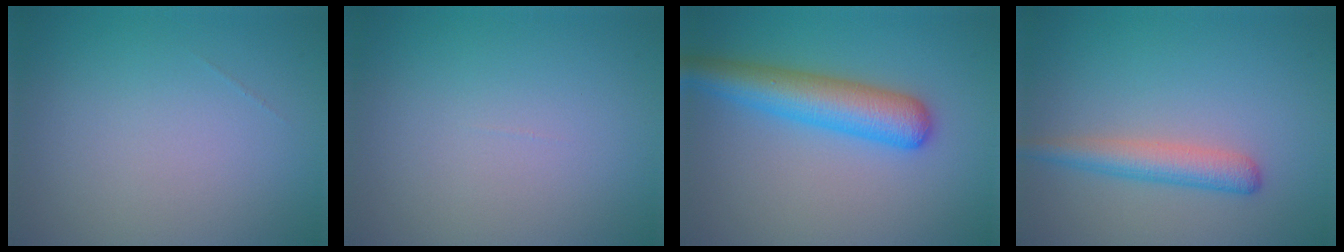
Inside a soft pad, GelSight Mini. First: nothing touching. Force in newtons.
{"total": 0.0}
{"total": 5.3, "press": 5.3, "slide": 0.2}
{"total": 2.9, "press": 2.9, "slide": 0.1}